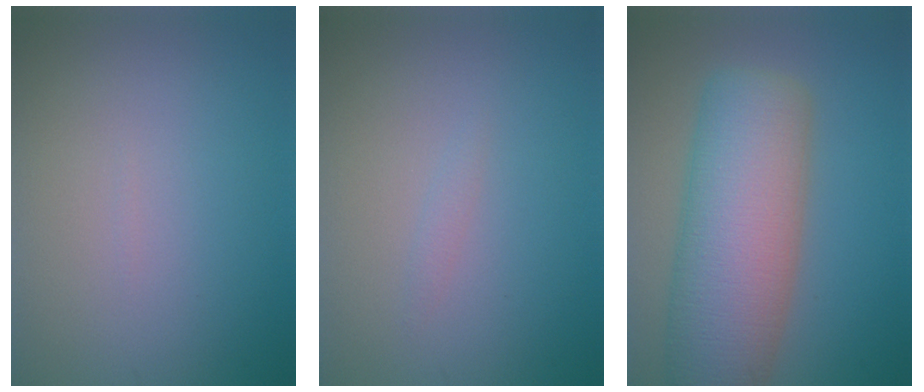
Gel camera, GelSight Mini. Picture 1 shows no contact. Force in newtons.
{"total": 0.6, "press": 0.6, "slide": 0.0}
{"total": 11.1, "press": 11.1, "slide": 0.7}